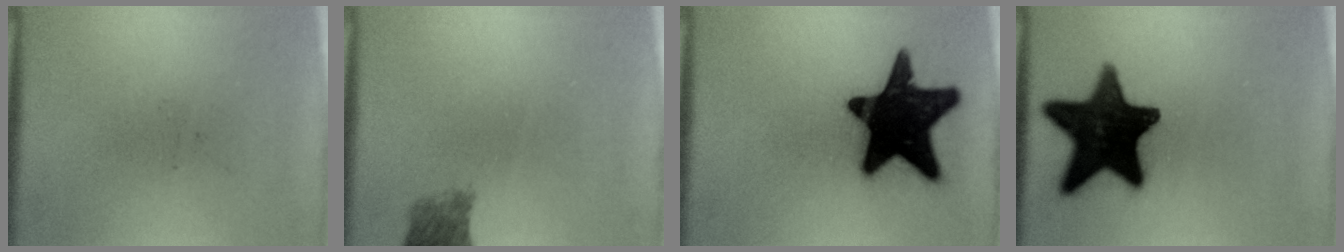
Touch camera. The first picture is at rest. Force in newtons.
{"total": 2.7}
{"total": 20.1}
{"total": 17.8}